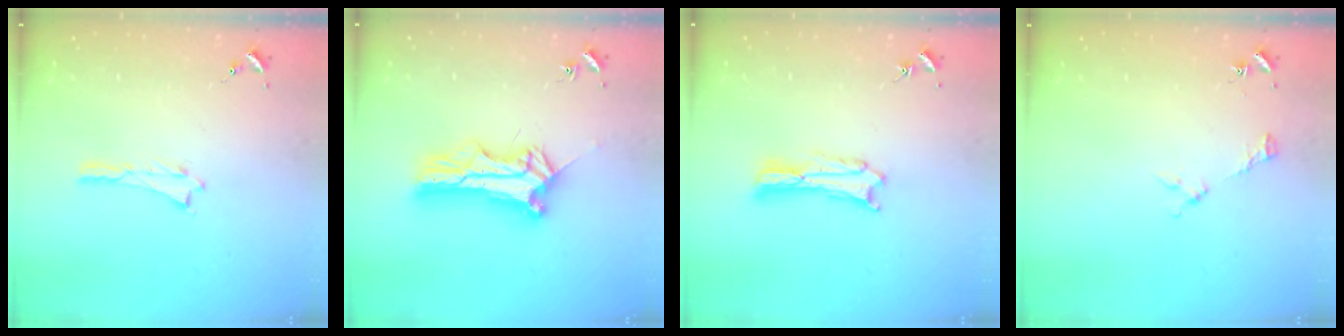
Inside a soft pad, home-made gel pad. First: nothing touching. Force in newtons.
{"total": 10.0, "press": 9.9, "slide": 1.0}
{"total": 1.8, "press": 1.8, "slide": 0.3}
{"total": 2.2, "press": 2.2, "slide": 0.3}